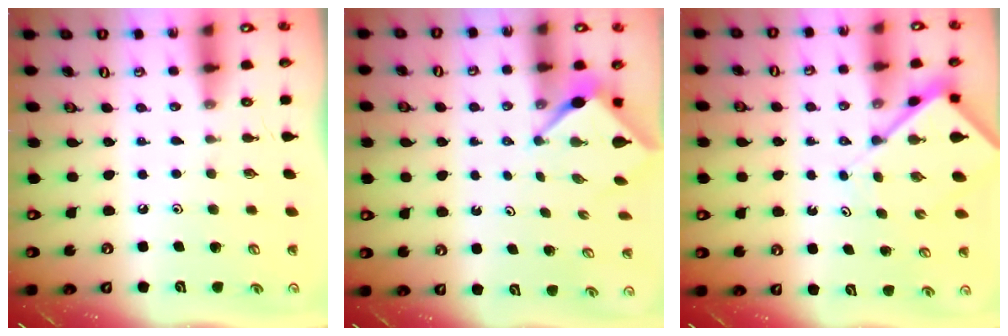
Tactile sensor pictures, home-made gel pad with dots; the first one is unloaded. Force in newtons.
{"total": 2.7, "press": 2.7, "slide": 0.1}
{"total": 5.5, "press": 5.4, "slide": 0.7}